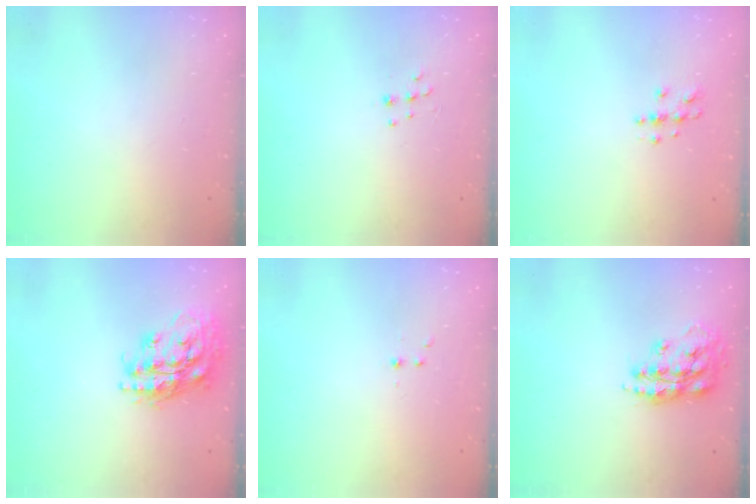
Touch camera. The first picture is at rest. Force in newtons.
{"total": 5.3, "press": 5.2, "slide": 0.7}
{"total": 3.9, "press": 3.8, "slide": 0.4}
{"total": 21.2, "press": 21.1, "slide": 2.1}
{"total": 2.2, "press": 1.9, "slide": 1.2}
{"total": 17.4, "press": 17.4, "slide": 1.4}